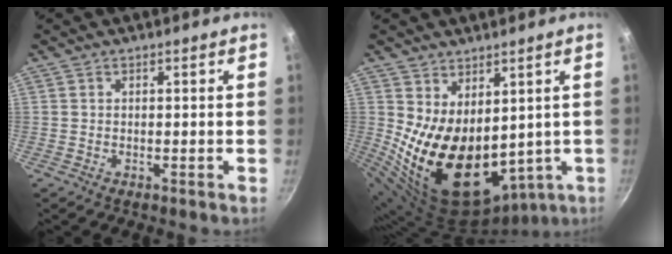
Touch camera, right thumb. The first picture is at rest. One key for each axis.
{"total": 17.2, "fx": 1.8, "fy": 11.0, "fz": 13.1, "tx": -0.204, "ty": -0.037, "tz": 0.067}